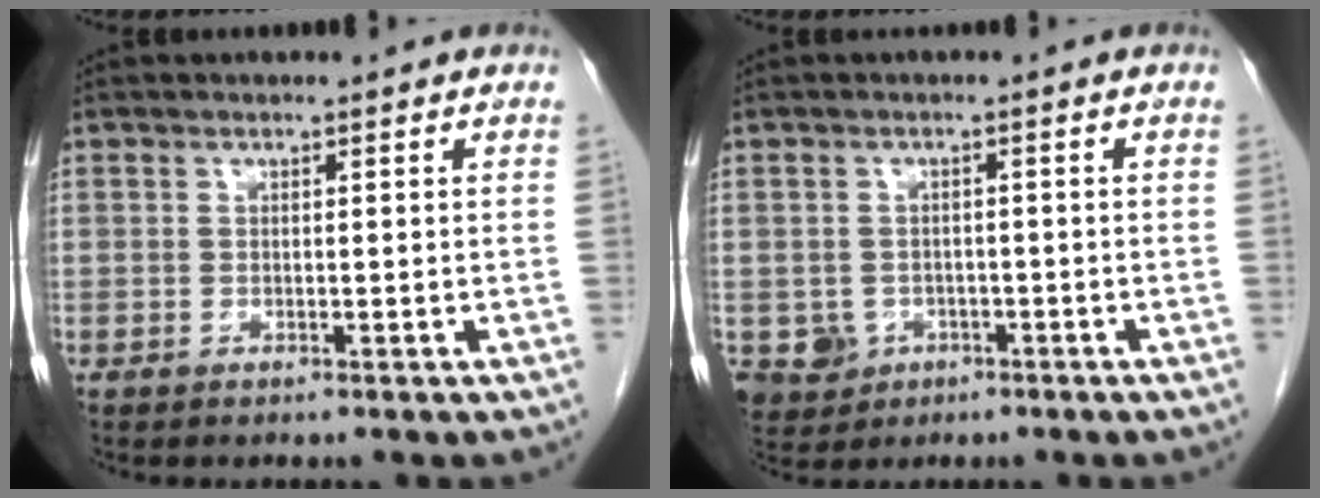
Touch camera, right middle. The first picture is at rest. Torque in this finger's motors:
{"motor_torque": [0.22, -0.03, 0.01, 0.01]}